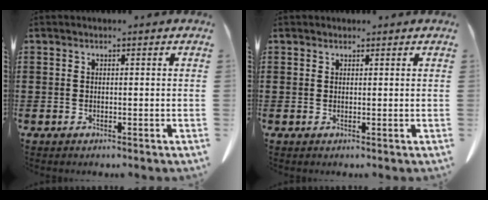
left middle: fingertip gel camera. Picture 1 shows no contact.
{"total": 0.8, "force": [0.7, 0.4, 0.1], "torque": [-0.004, 0.001, 0.014]}